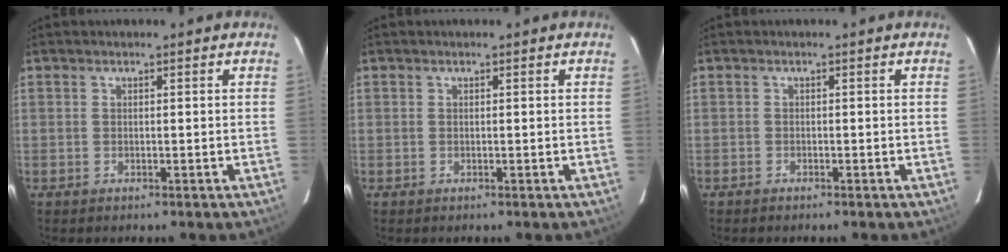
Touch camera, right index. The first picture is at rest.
{"total": 0.5, "force": [0.4, -0.2, 0.3], "torque": [-0.007, -0.004, 0.002]}
{"total": 0.6, "force": [-0.5, 0.2, 0.0], "torque": [-0.003, 0.002, -0.012]}